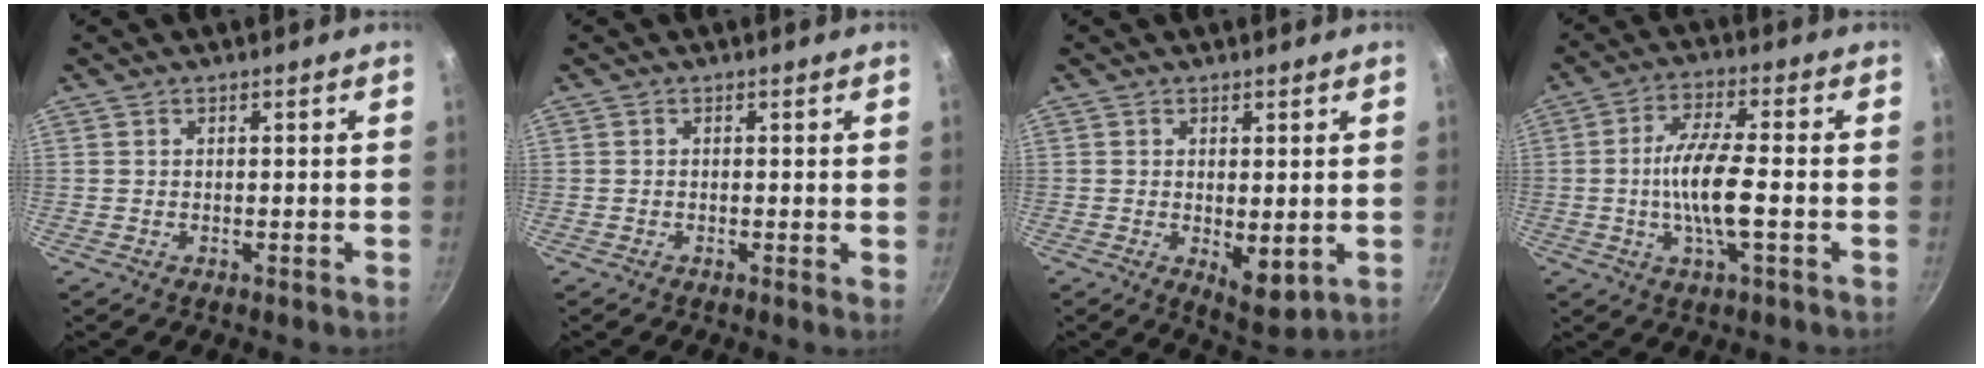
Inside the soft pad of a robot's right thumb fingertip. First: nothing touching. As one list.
[{"total": 0.8, "force": [0.0, 0.3, 0.7], "torque": [-0.009, -0.002, -0.005]}, {"total": 5.8, "force": [-0.2, 2.7, 5.1], "torque": [-0.065, -0.019, 0.005]}, {"total": 10.0, "force": [-1.6, 2.3, 9.6], "torque": [-0.187, 0.015, -0.037]}]